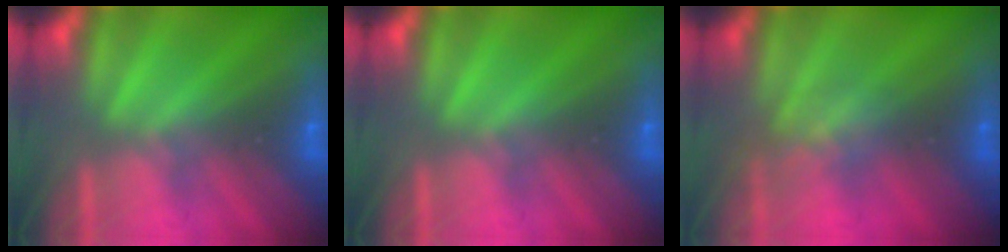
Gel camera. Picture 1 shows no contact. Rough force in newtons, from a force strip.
{"total": 0.0}
{"total": 2.8}